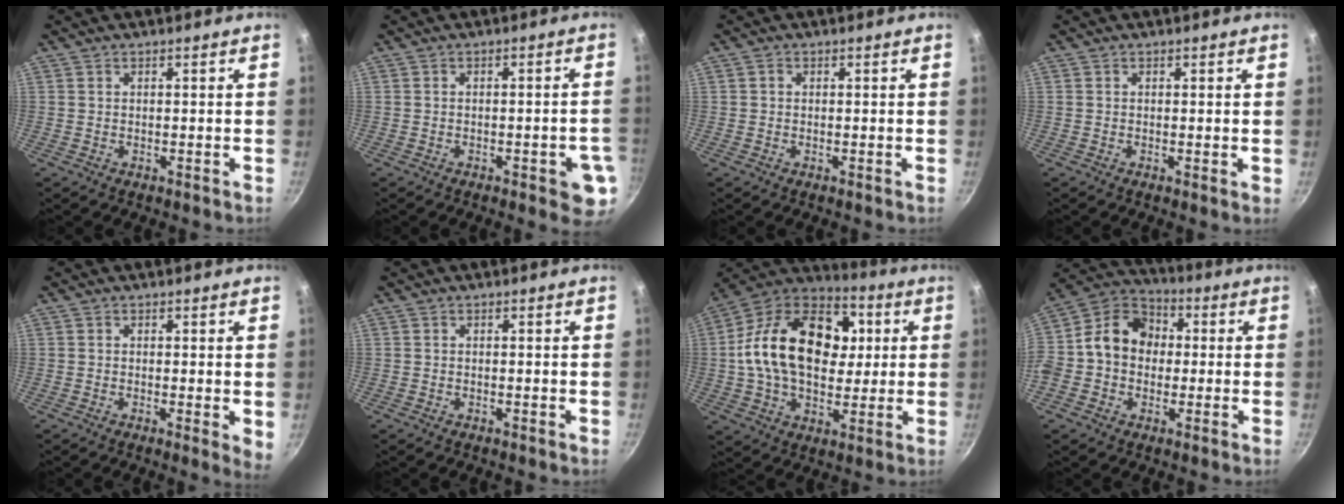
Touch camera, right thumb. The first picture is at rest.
{"total": 7.0, "force": [-2.4, 2.2, 6.1], "torque": [-0.059, 0.009, -0.026]}
{"total": 0.7, "force": [0.0, 0.7, 0.3], "torque": [-0.003, 0.004, -0.002]}
{"total": 0.7, "force": [0.0, 0.1, 0.7], "torque": [-0.011, -0.003, -0.003]}
{"total": 3.2, "force": [0.1, 0.9, 3.1], "torque": [-0.036, -0.010, -0.003]}
{"total": 0.0}
{"total": 24.7, "force": [3.2, 16.9, 17.7], "torque": [-0.271, 0.024, 0.039]}
{"total": 14.8, "force": [0.3, 12.0, 8.6], "torque": [-0.112, 0.044, -0.019]}